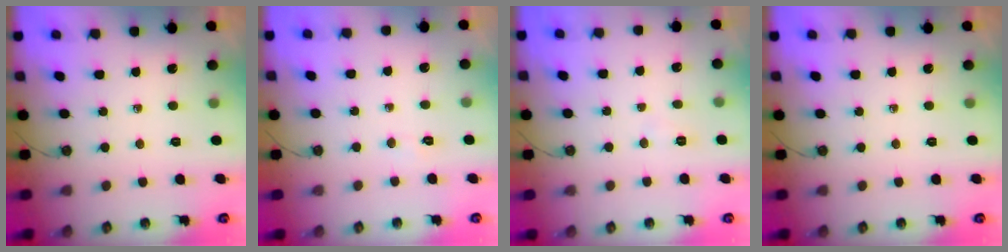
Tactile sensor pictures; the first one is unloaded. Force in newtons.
{"total": 2.3, "press": 2.3, "slide": 0.3}
{"total": 4.4, "press": 4.4, "slide": 0.5}
{"total": 0.0}